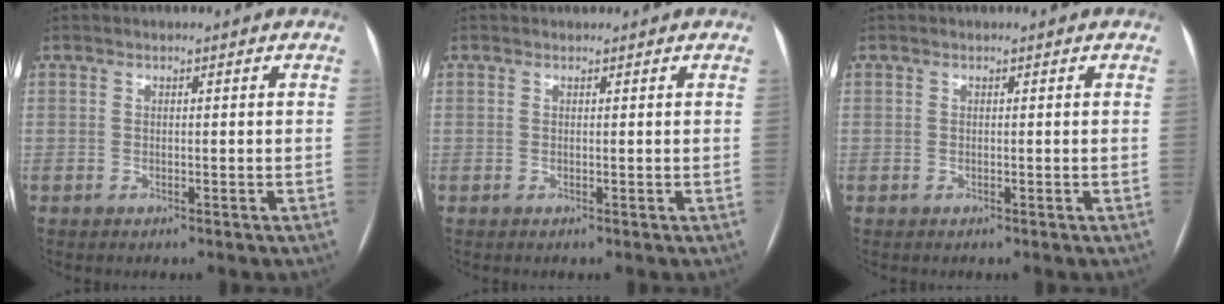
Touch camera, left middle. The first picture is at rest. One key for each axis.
{"total": 0.6, "fx": 0.6, "fy": 0.2, "fz": 0.0, "tx": -0.006, "ty": 0.009, "tz": 0.011}
{"total": 0.0}